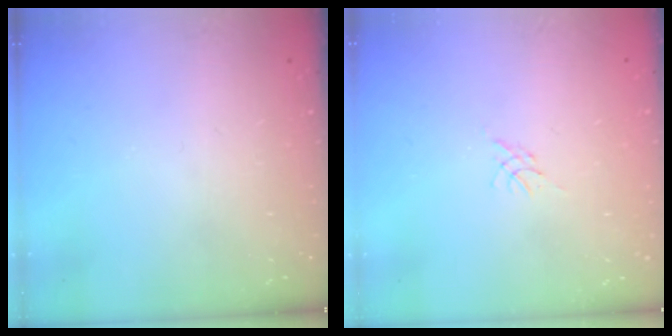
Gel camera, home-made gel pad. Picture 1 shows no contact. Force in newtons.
{"total": 0.0}